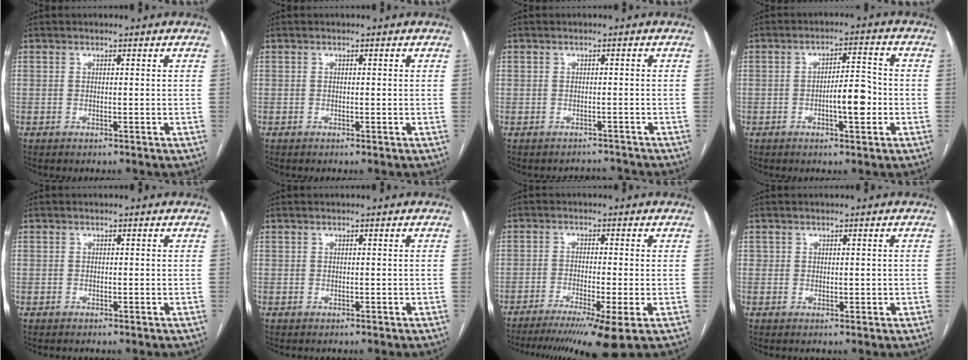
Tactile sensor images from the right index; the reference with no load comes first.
{"total": 0.0}
{"total": 2.6, "force": [-2.3, 1.1, -0.7], "torque": [0.007, 0.010, -0.032]}
{"total": 6.0, "force": [-1.6, 1.6, 5.6], "torque": [-0.087, 0.011, -0.023]}
{"total": 0.6, "force": [0.1, 0.6, 0.1], "torque": [0.008, 0.003, -0.001]}
{"total": 0.0}
{"total": 10.7, "force": [-7.2, 0.0, 8.0], "torque": [-0.122, -0.020, -0.115]}
{"total": 1.4, "force": [0.3, 1.2, 0.6], "torque": [-0.005, -0.001, 0.006]}